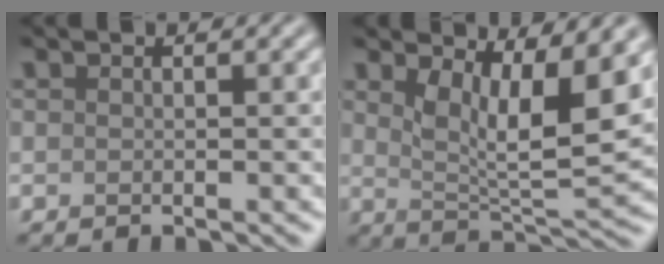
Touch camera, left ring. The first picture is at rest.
{"total": 7.1, "force": [2.9, 2.3, 6.1], "torque": [-0.103, -0.018, 0.053]}